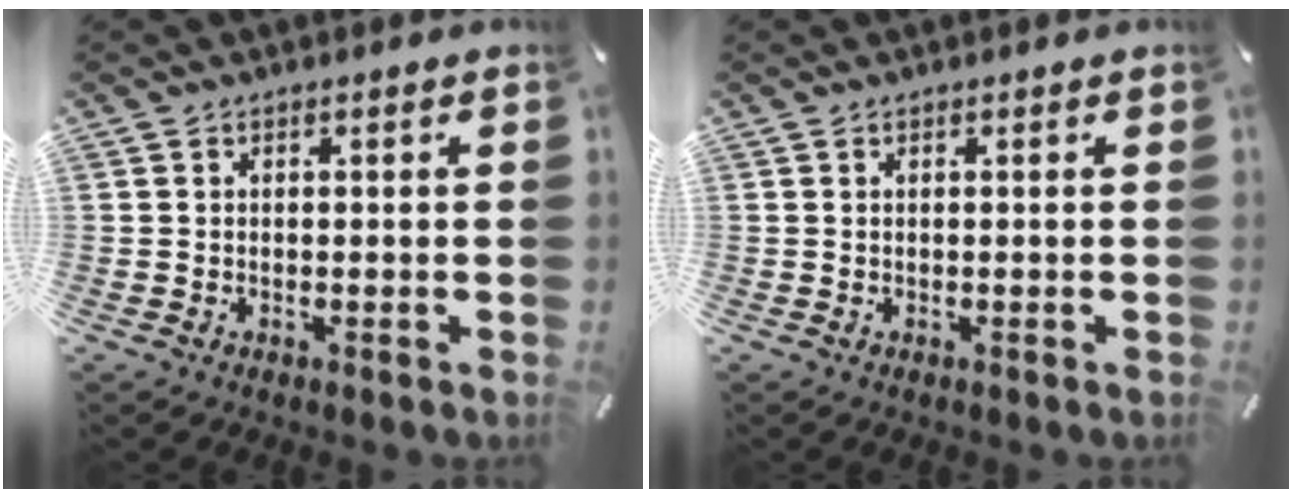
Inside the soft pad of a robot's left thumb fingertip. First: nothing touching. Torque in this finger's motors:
{"motor_torque": [-0.29, -0.18, -0.08, 0.21, -0.02]}